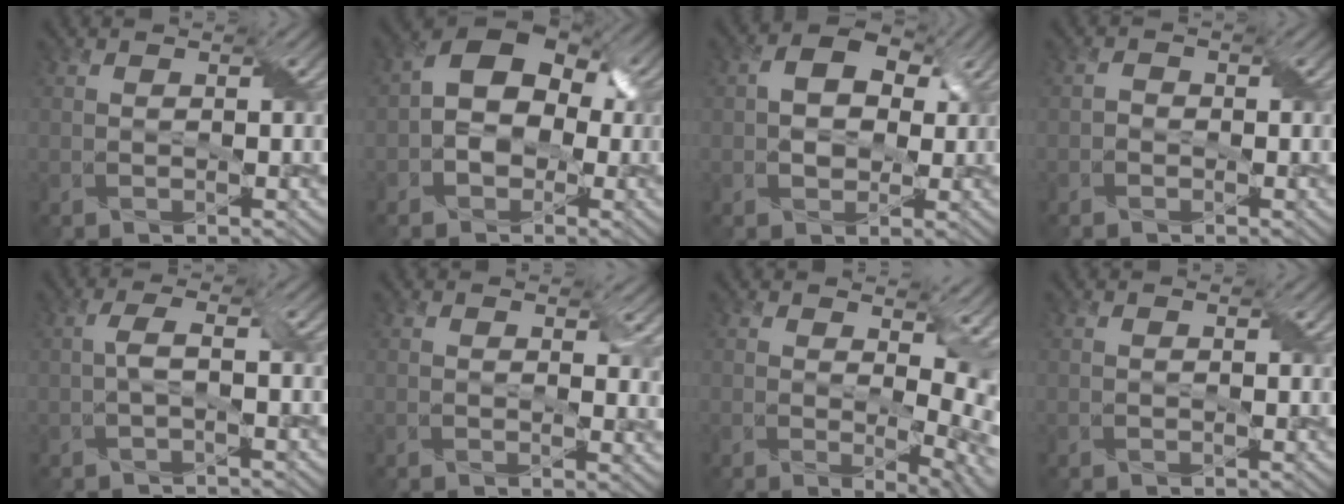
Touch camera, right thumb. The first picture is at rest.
{"total": 10.2, "force": [0.2, 7.5, 6.9], "torque": [-0.086, 0.037, -0.020]}
{"total": 6.6, "force": [1.5, 4.7, 4.3], "torque": [-0.079, 0.014, 0.012]}
{"total": 1.0, "force": [-0.6, 0.8, 0.2], "torque": [-0.005, 0.003, -0.013]}
{"total": 1.8, "force": [-0.2, 0.3, 1.8], "torque": [-0.040, 0.009, -0.005]}
{"total": 3.0, "force": [1.2, 1.7, 2.1], "torque": [-0.034, -0.007, 0.019]}
{"total": 7.8, "force": [2.0, 4.0, 6.4], "torque": [-0.097, -0.014, 0.035]}
{"total": 0.6, "force": [0.0, 0.4, 0.4], "torque": [-0.003, -0.003, 0.000]}